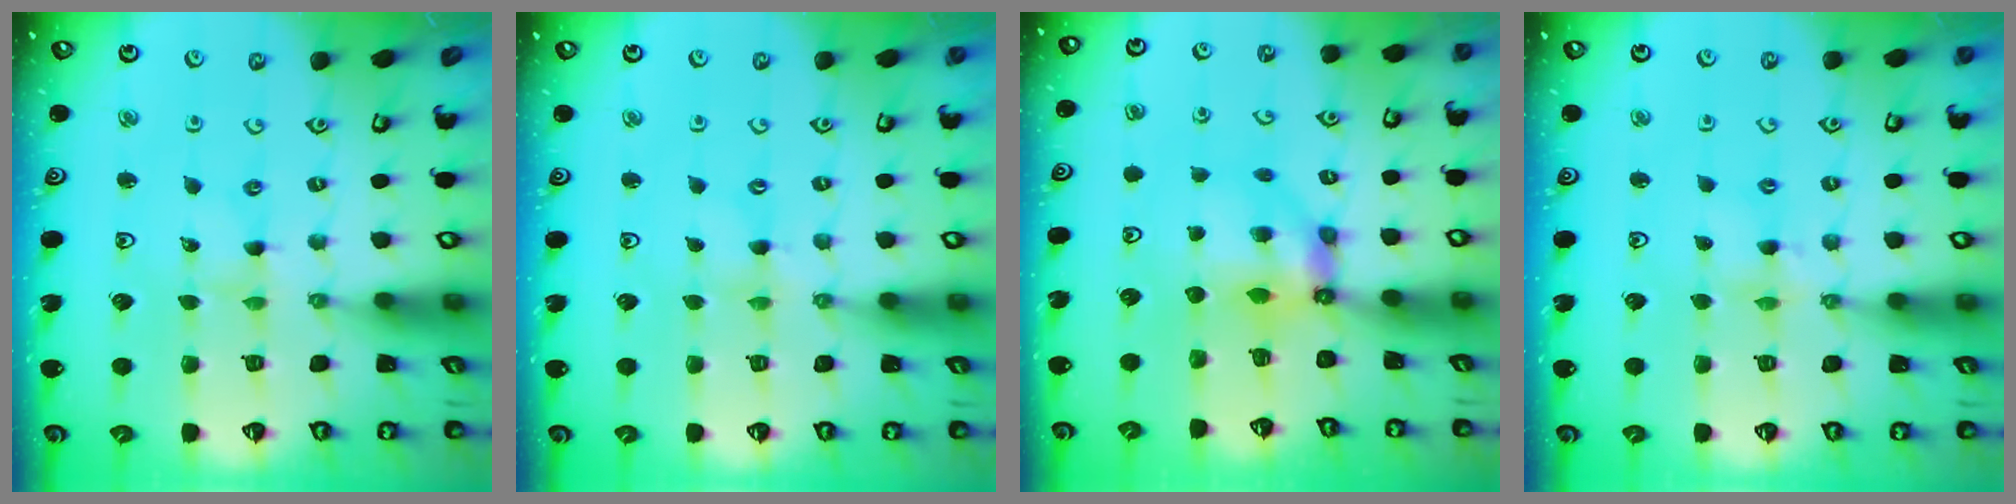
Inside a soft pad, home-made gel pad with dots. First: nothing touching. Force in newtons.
{"total": 0.0}
{"total": 6.5, "press": 6.5, "slide": 0.5}
{"total": 4.3, "press": 4.3, "slide": 0.5}